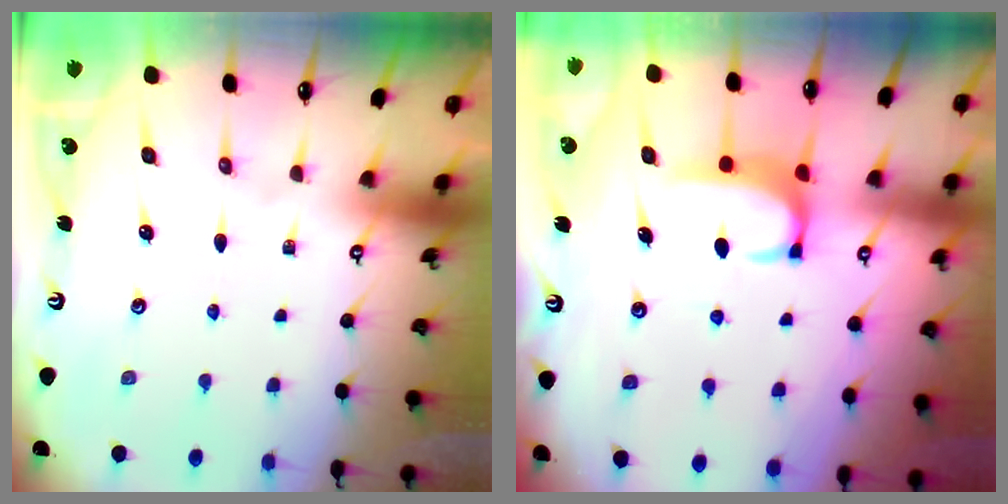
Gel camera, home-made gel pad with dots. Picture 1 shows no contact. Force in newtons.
{"total": 2.2, "press": 2.1, "slide": 0.5}